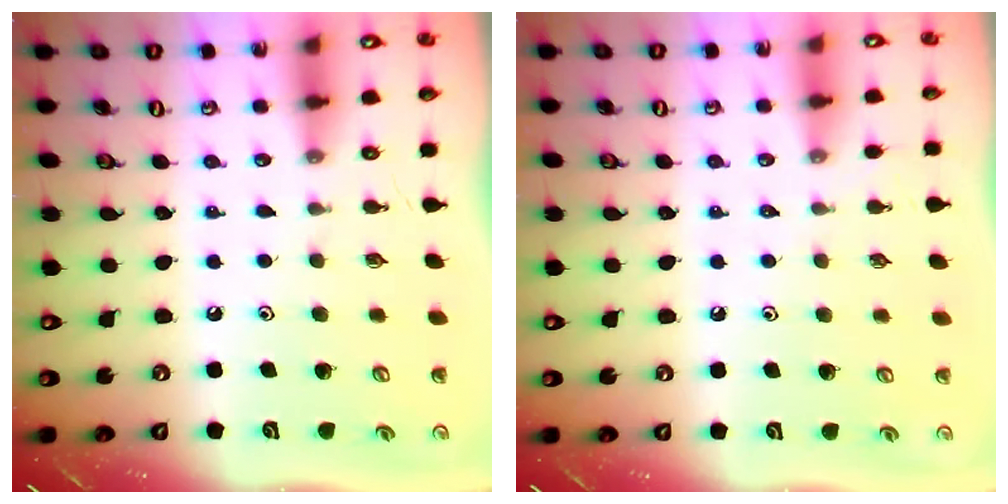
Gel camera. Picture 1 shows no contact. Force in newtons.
{"total": 1.9, "press": 1.8, "slide": 0.4}